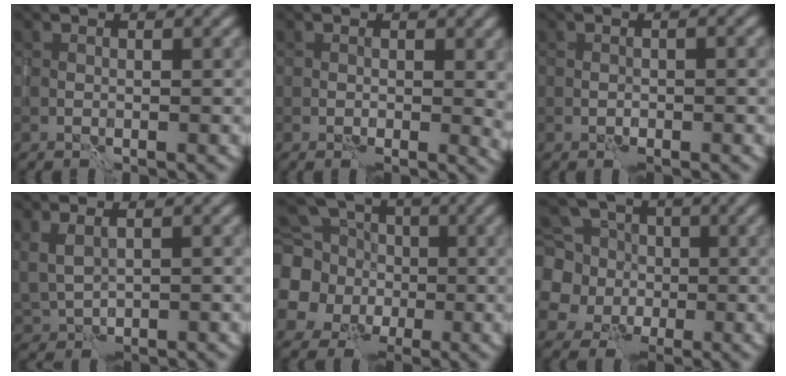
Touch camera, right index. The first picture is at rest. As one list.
[{"total": 3.3, "force": [-0.4, 1.8, 2.7], "torque": [-0.028, -0.009, -0.006]}, {"total": 0.8, "force": [-0.5, 0.4, 0.5], "torque": [-0.005, 0.001, -0.010]}, {"total": 2.5, "force": [1.3, 1.3, 1.8], "torque": [-0.037, -0.003, 0.039]}, {"total": 10.0, "force": [0.2, 9.1, 4.1], "torque": [-0.105, -0.009, -0.031]}, {"total": 9.5, "force": [1.3, 8.8, 3.4], "torque": [-0.096, 0.024, -0.018]}]